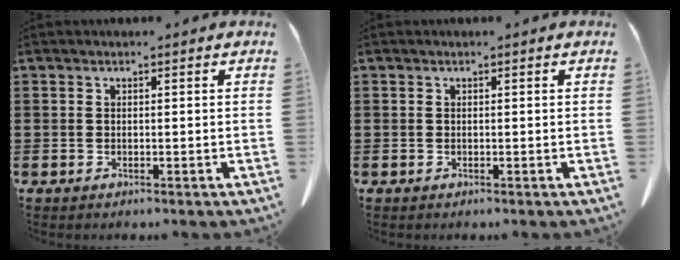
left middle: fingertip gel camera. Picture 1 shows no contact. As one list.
[{"total": 0.0}]